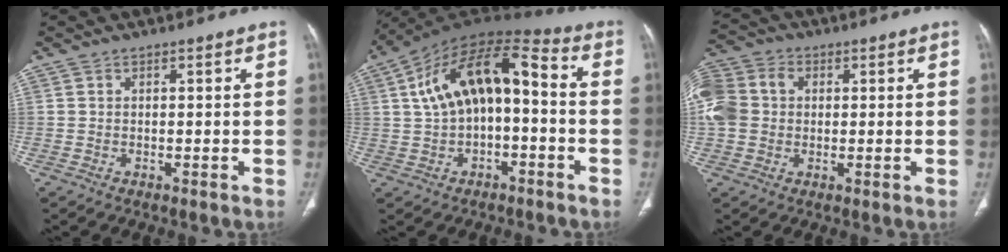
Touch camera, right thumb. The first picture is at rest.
{"total": 16.1, "force": [0.8, 8.4, 13.7], "torque": [-0.221, 0.056, 0.006]}
{"total": 13.2, "force": [1.8, 10.8, 7.3], "torque": [-0.181, 0.029, 0.030]}